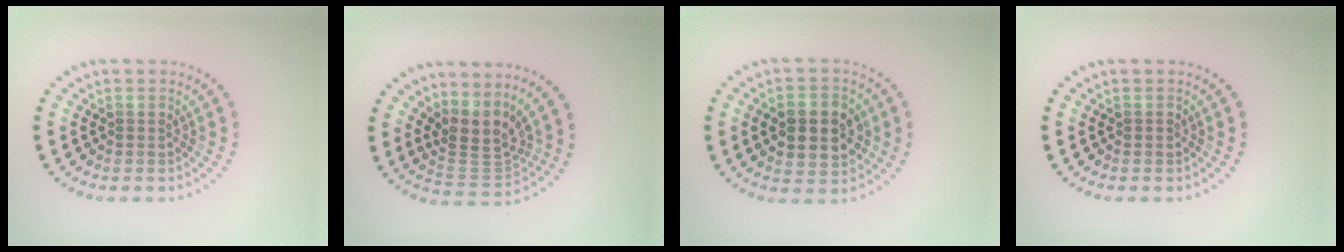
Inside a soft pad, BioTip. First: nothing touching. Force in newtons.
{"total": 3.5, "press": 2.7, "slide": 2.3}
{"total": 5.6, "press": 5.5, "slide": 0.4}
{"total": 0.6, "press": 0.6, "slide": 0.1}